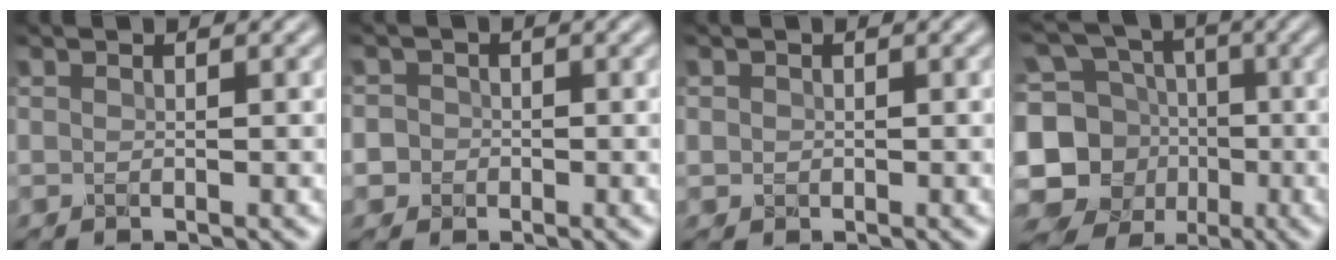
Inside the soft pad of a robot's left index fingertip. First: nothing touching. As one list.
[{"total": 3.1, "force": [-0.6, 2.9, 0.8], "torque": [0.009, 0.012, -0.037]}, {"total": 0.9, "force": [0.1, 0.9, 0.1], "torque": [0.003, -0.002, 0.001]}, {"total": 11.5, "force": [-2.2, 10.4, 4.5], "torque": [-0.128, -0.016, -0.053]}]